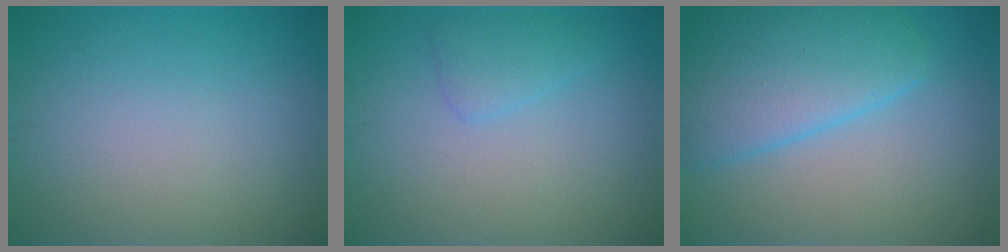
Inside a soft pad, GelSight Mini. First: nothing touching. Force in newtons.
{"total": 1.7, "press": 1.7, "slide": 0.1}
{"total": 6.4, "press": 6.4, "slide": 0.3}